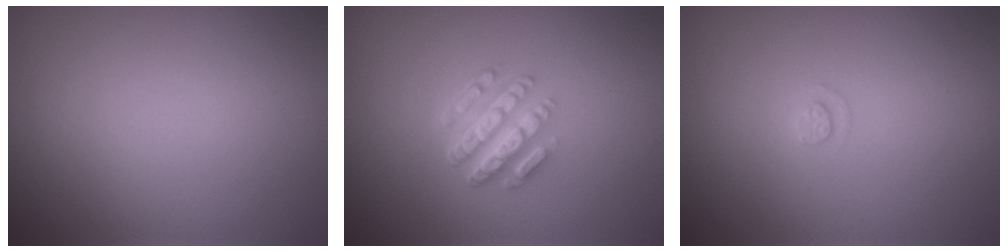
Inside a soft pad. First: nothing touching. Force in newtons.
{"total": 4.6, "press": 3.3, "slide": 3.2}
{"total": 0.9, "press": 0.9, "slide": 0.2}